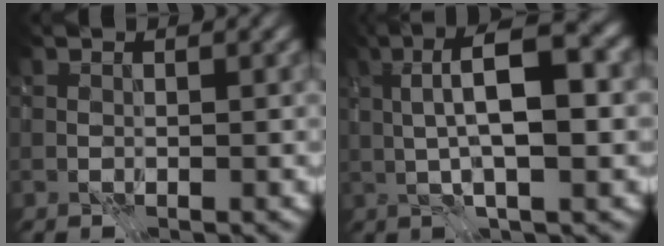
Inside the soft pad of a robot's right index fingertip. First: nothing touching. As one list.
[{"total": 8.9, "force": [1.0, 2.4, 8.5], "torque": [-0.134, 0.011, 0.014]}]